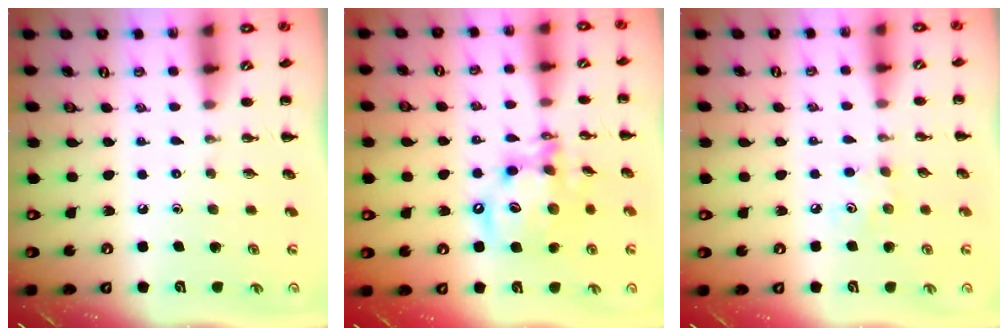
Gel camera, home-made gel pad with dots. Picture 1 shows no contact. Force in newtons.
{"total": 13.7, "press": 13.3, "slide": 3.5}
{"total": 3.9, "press": 3.7, "slide": 1.0}